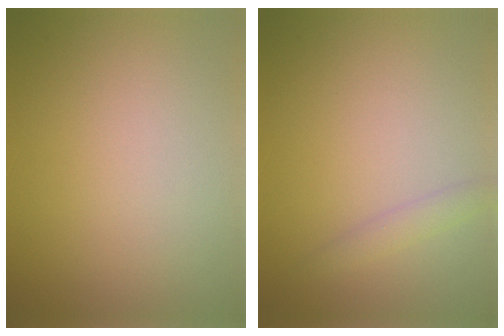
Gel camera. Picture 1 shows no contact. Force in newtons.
{"total": 1.3, "press": 1.3, "slide": 0.0}